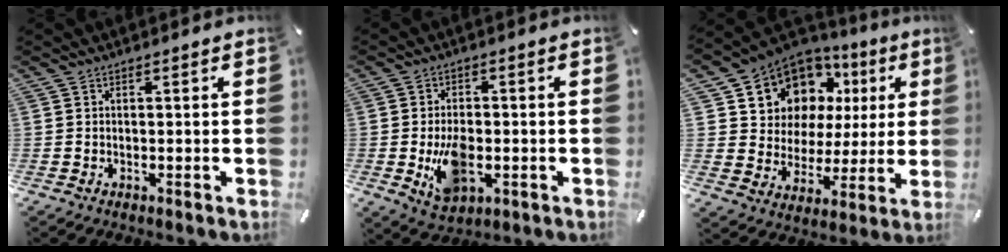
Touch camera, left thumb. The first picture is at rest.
{"total": 9.5, "force": [-1.9, 6.1, 7.1], "torque": [-0.130, -0.002, -0.028]}
{"total": 11.1, "force": [6.5, 8.7, 2.4], "torque": [-0.062, -0.063, 0.124]}